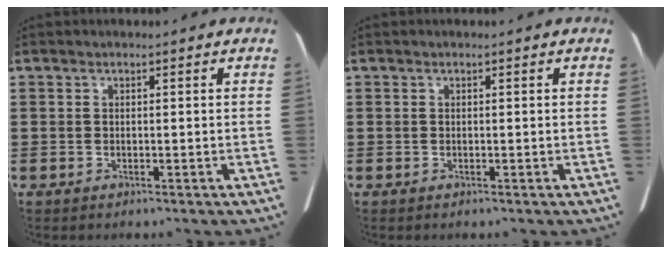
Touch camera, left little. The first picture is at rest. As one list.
[{"total": 0.0}]